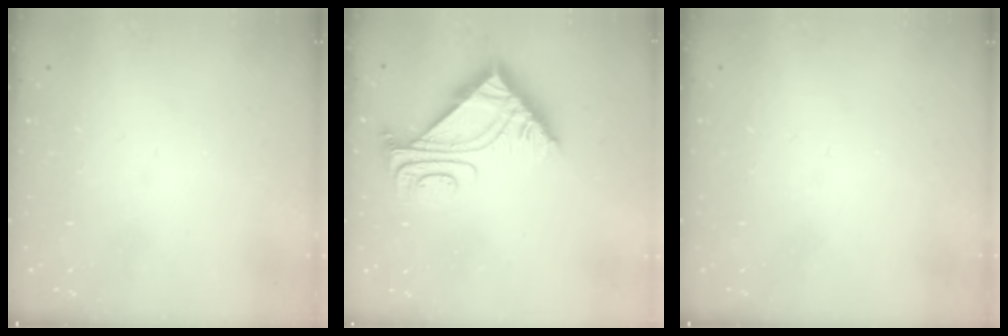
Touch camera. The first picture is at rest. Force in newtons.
{"total": 8.3, "press": 8.3, "slide": 0.7}
{"total": 0.0}